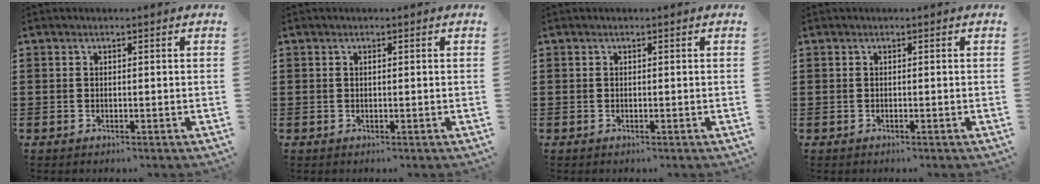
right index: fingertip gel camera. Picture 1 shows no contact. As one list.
[{"total": 0.0}, {"total": 0.0}, {"total": 0.0}]